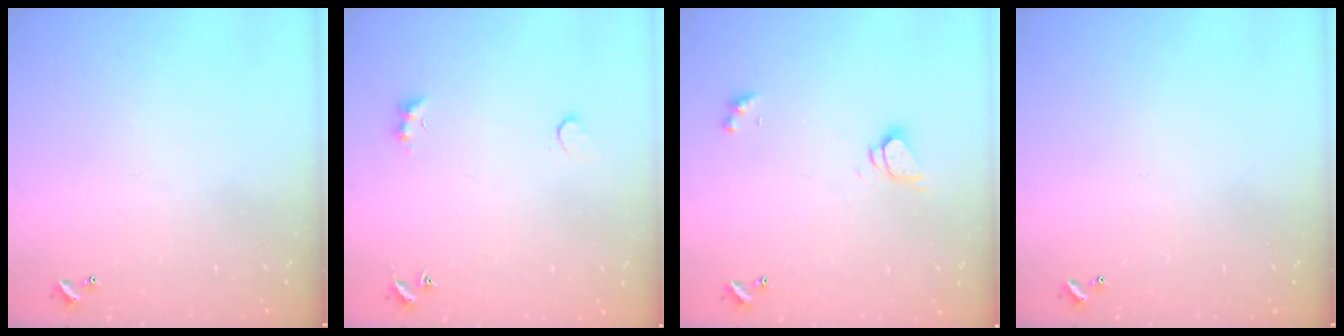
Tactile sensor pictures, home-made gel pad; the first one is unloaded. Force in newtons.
{"total": 3.0, "press": 2.9, "slide": 0.8}
{"total": 2.7, "press": 2.7, "slide": 0.3}
{"total": 0.0}